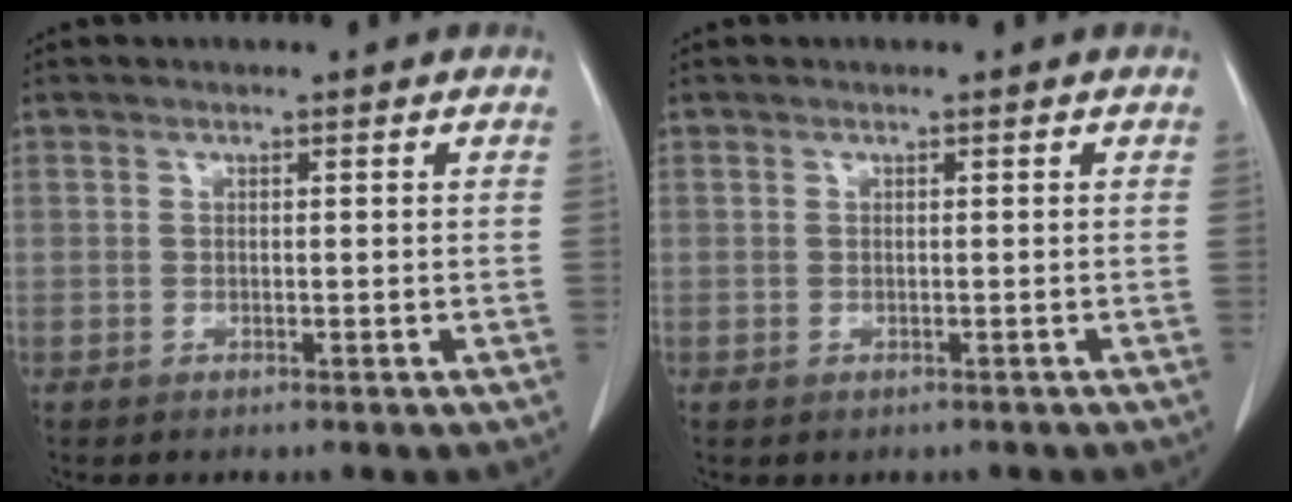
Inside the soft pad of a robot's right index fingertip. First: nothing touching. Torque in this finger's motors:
{"motor_torque": [-0.76, -0.24, -0.31, -0.11]}